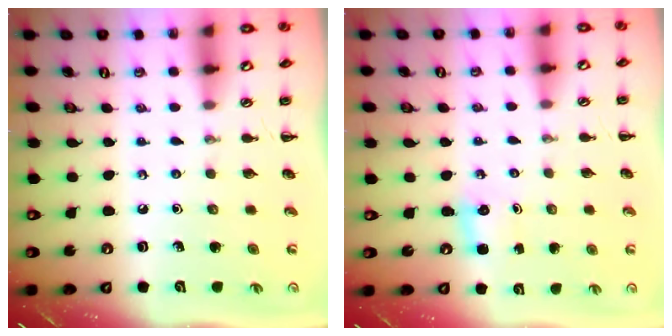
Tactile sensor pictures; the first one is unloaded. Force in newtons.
{"total": 1.8, "press": 1.7, "slide": 0.5}